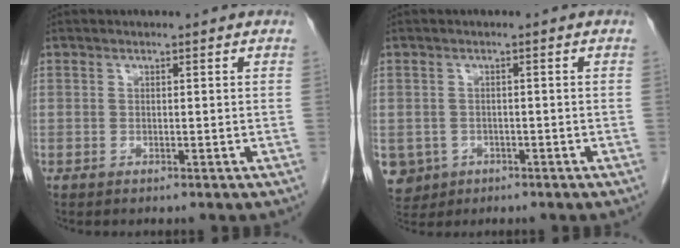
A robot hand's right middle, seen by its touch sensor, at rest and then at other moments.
{"total": 7.0, "force": [-2.9, 6.2, 1.5], "torque": [-0.048, 0.003, -0.040]}